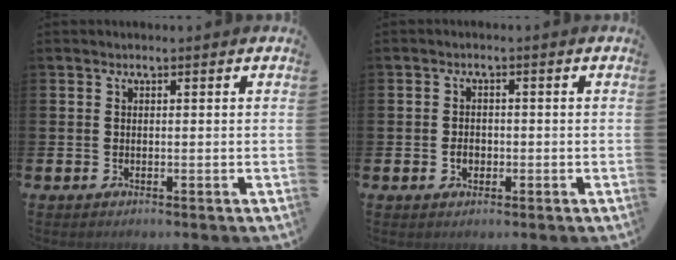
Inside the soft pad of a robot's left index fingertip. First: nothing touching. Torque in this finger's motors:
{"motor_torque": [0.19, -0.05, 0.03, 0.04]}